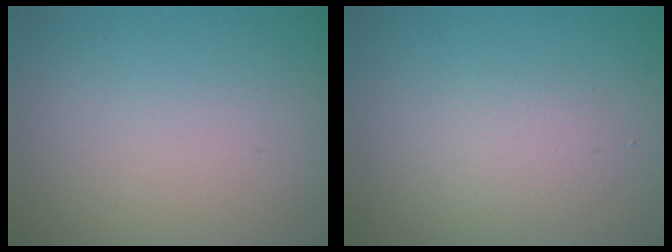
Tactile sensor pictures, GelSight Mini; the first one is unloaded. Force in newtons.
{"total": 1.7, "press": 1.7, "slide": 0.1}